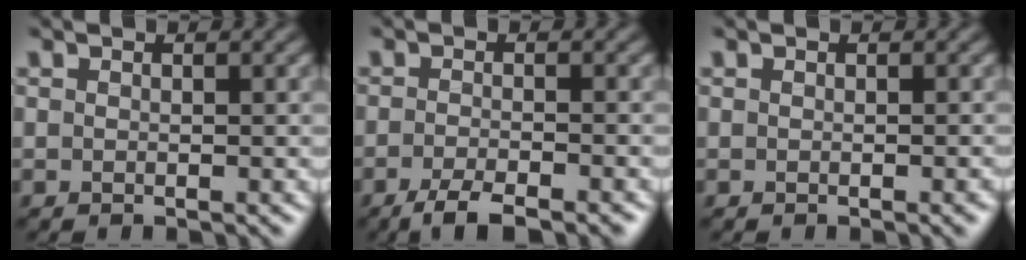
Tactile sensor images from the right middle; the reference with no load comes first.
{"total": 4.0, "force": [-3.1, 0.8, 2.5], "torque": [-0.039, -0.007, -0.057]}
{"total": 0.7, "force": [-0.2, 0.3, 0.7], "torque": [-0.005, 0.003, -0.004]}